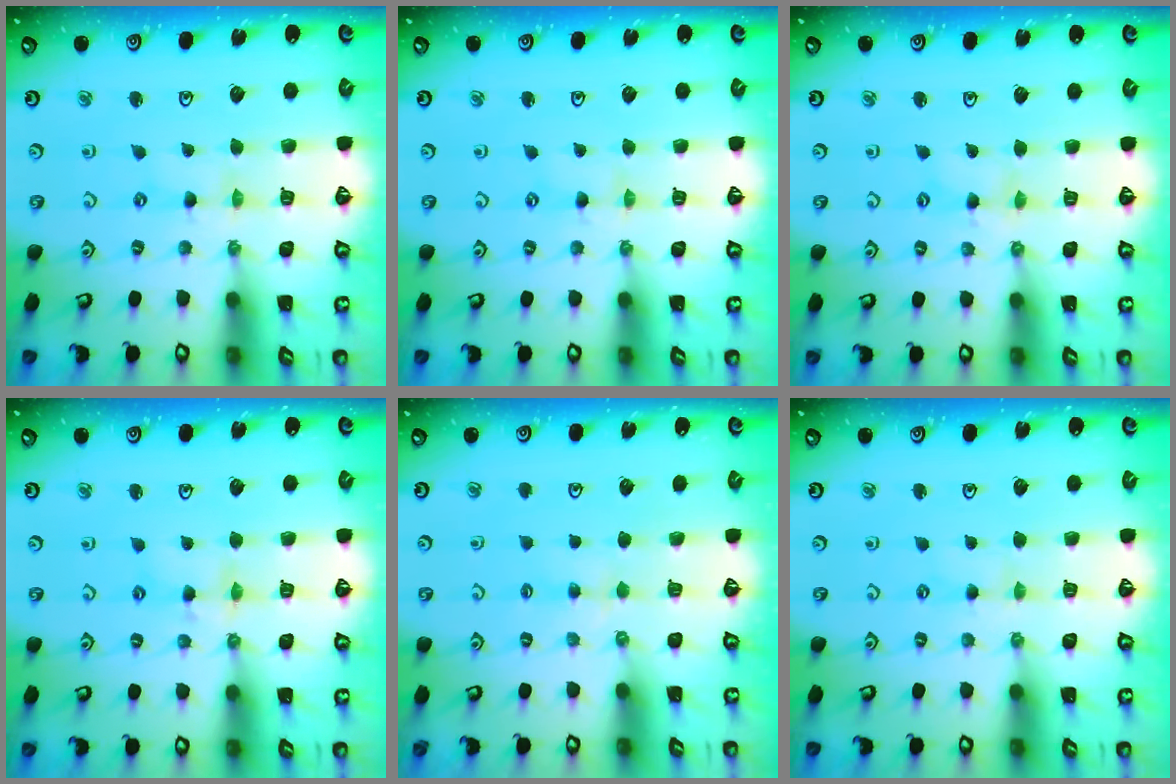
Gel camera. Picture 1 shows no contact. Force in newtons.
{"total": 0.0}
{"total": 1.2, "press": 1.2, "slide": 0.3}
{"total": 5.6, "press": 5.6, "slide": 0.4}
{"total": 2.3, "press": 2.3, "slide": 0.4}
{"total": 1.4, "press": 1.3, "slide": 0.4}